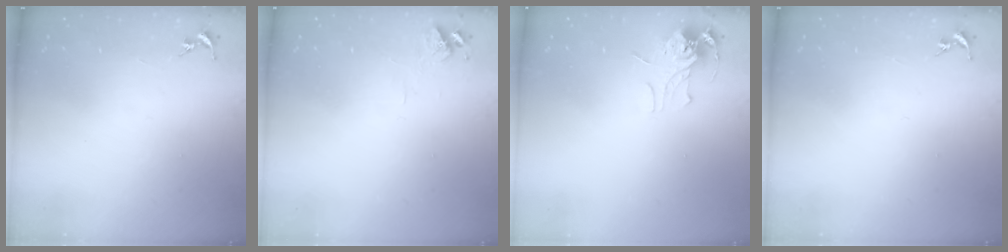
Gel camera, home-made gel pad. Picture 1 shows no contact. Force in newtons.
{"total": 6.4, "press": 6.4, "slide": 0.8}
{"total": 7.8, "press": 7.7, "slide": 0.7}
{"total": 0.0}